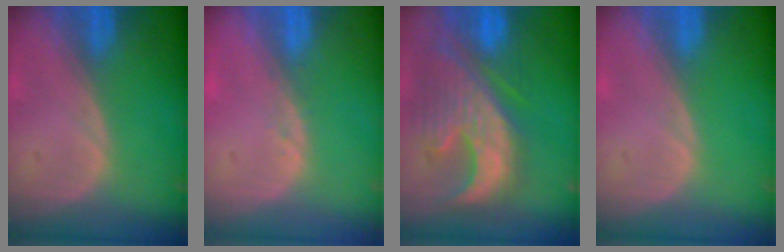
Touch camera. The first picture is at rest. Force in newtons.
{"total": 1.0, "press": 0.9, "slide": 0.3}
{"total": 12.8, "press": 11.2, "slide": 6.2}
{"total": 0.0}